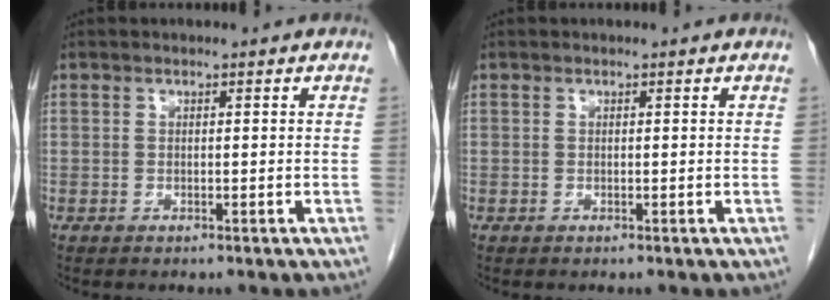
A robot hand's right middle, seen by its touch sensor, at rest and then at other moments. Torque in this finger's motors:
{"motor_torque": [0.00, 0.00, 0.01, 0.01]}